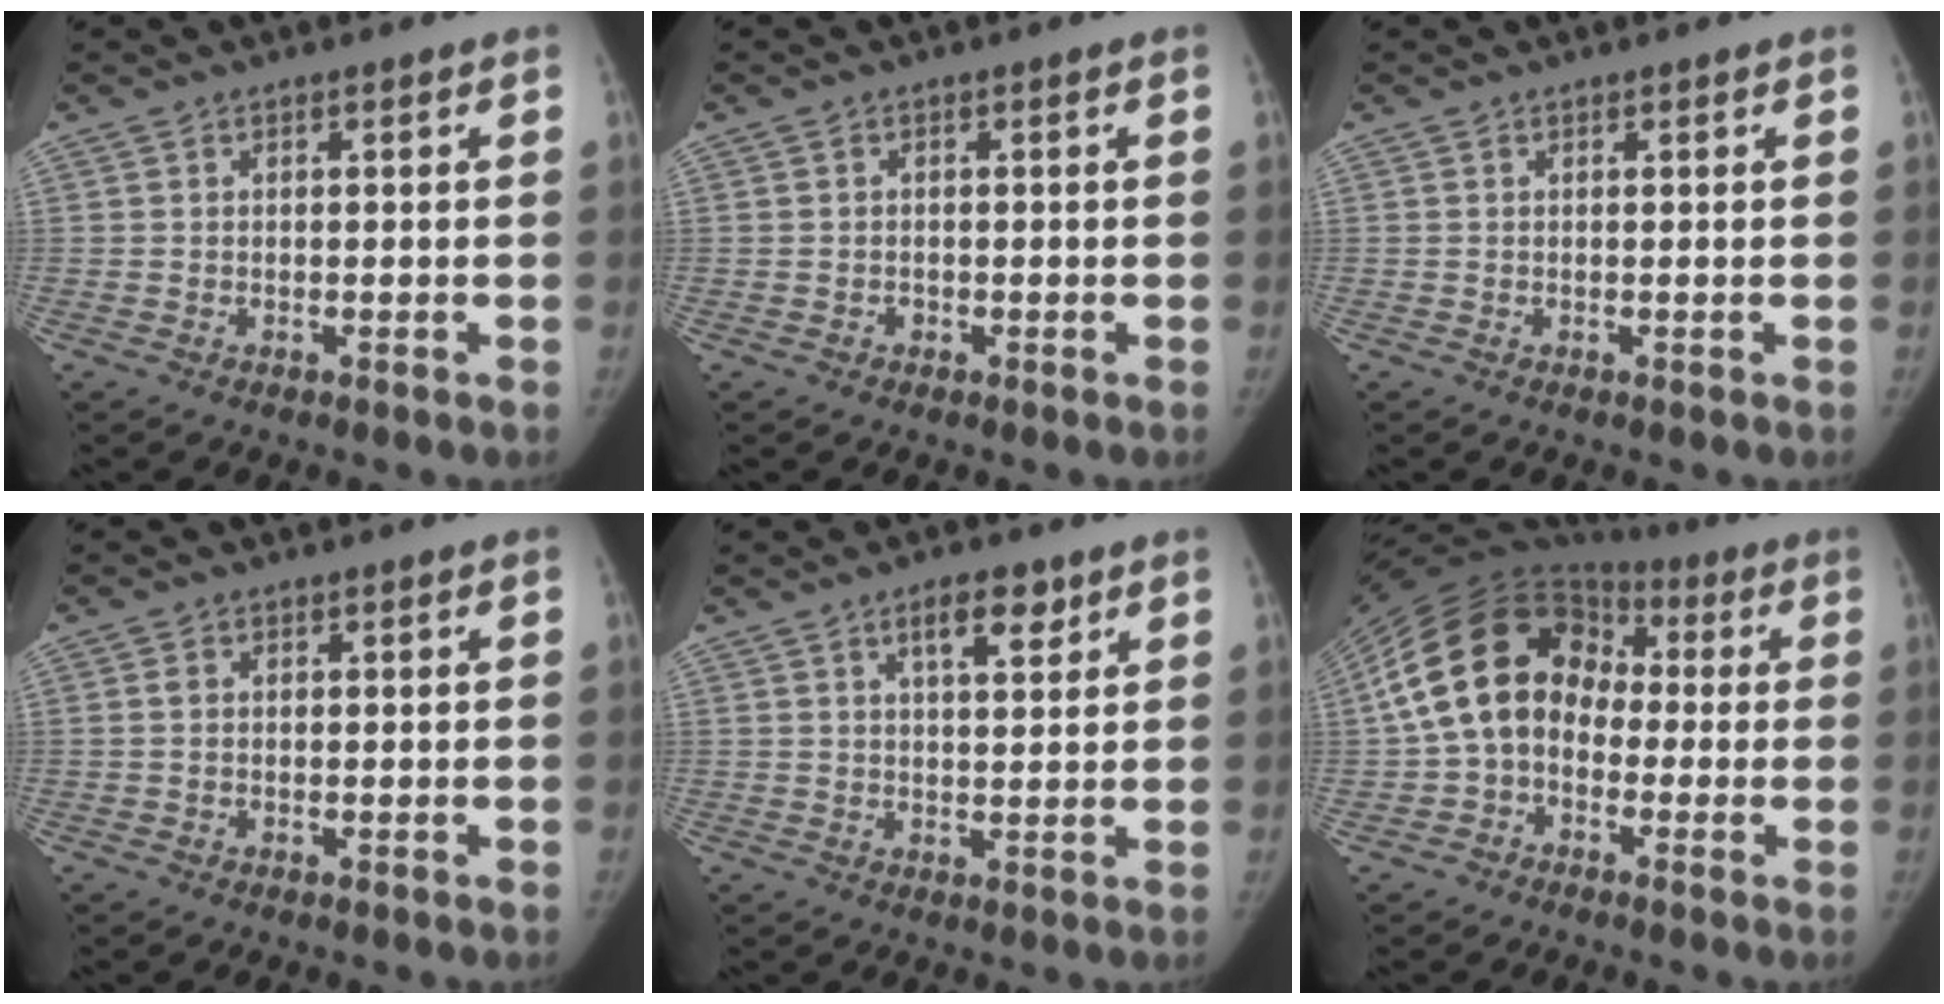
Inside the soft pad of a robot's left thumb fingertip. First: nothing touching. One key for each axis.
{"total": 0.8, "fx": -0.5, "fy": 0.7, "fz": 0.0, "tx": 0.009, "ty": 0.001, "tz": -0.010}
{"total": 0.0}
{"total": 1.0, "fx": 0.0, "fy": 0.7, "fz": 0.6, "tx": -0.009, "ty": 0.001, "tz": -0.001}
{"total": 5.7, "fx": 3.2, "fy": 2.3, "fz": 4.1, "tx": -0.049, "ty": -0.018, "tz": 0.049}
{"total": 17.2, "fx": -0.5, "fy": 13.1, "fz": 11.2, "tx": -0.190, "ty": 0.045, "tz": -0.022}